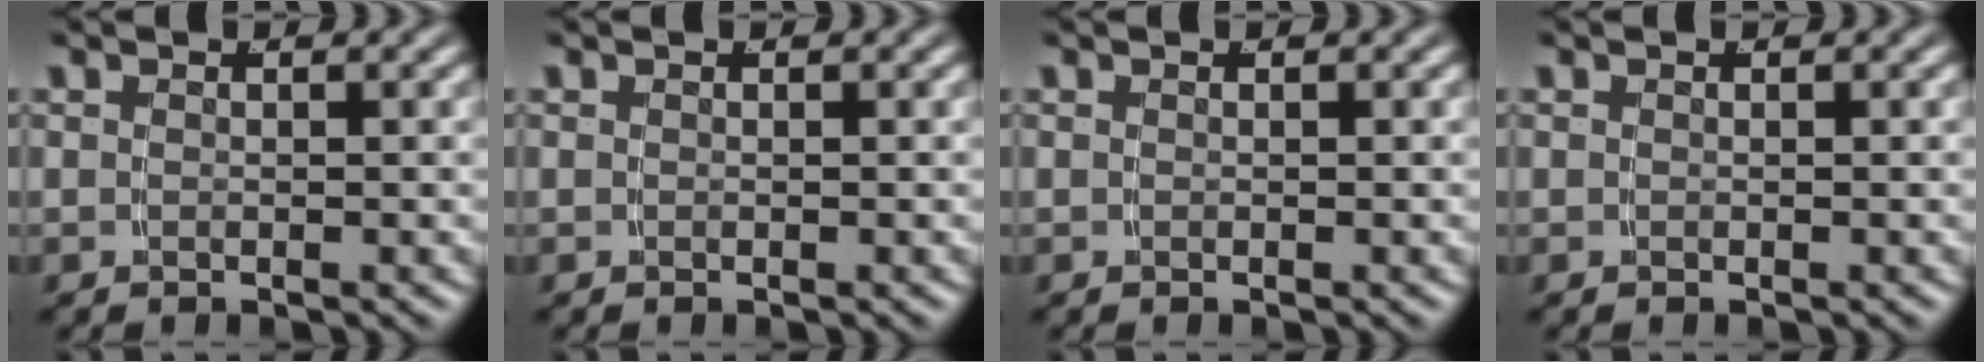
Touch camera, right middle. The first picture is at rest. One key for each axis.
{"total": 0.0}
{"total": 0.0}
{"total": 0.0}